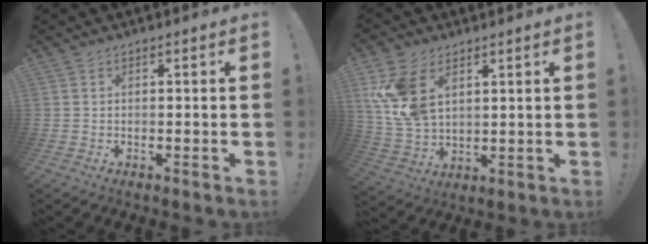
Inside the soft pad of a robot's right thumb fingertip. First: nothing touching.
{"total": 13.1, "force": [5.3, 8.4, 8.6], "torque": [-0.171, -0.019, 0.103]}